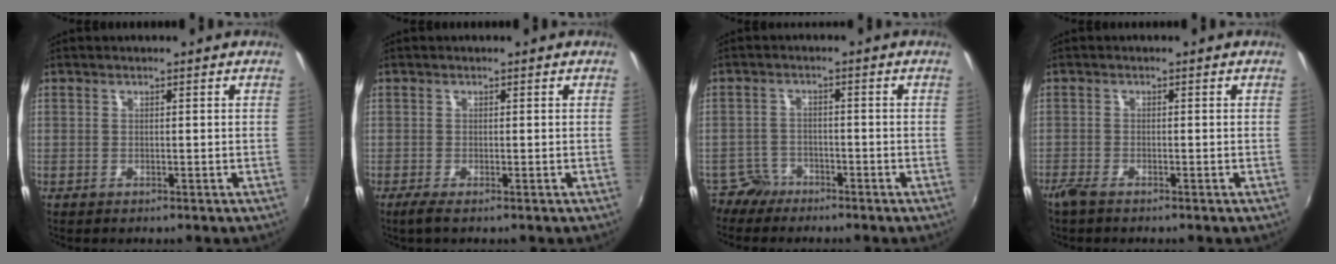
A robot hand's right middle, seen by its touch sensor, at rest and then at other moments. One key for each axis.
{"total": 1.4, "fx": -0.7, "fy": -0.2, "fz": 1.2, "tx": -0.024, "ty": -0.005, "tz": -0.015}
{"total": 3.8, "fx": -3.1, "fy": 2.2, "fz": -0.2, "tx": -0.003, "ty": 0.009, "tz": -0.061}
{"total": 2.3, "fx": -1.9, "fy": 0.5, "fz": 1.1, "tx": -0.030, "ty": -0.007, "tz": -0.039}